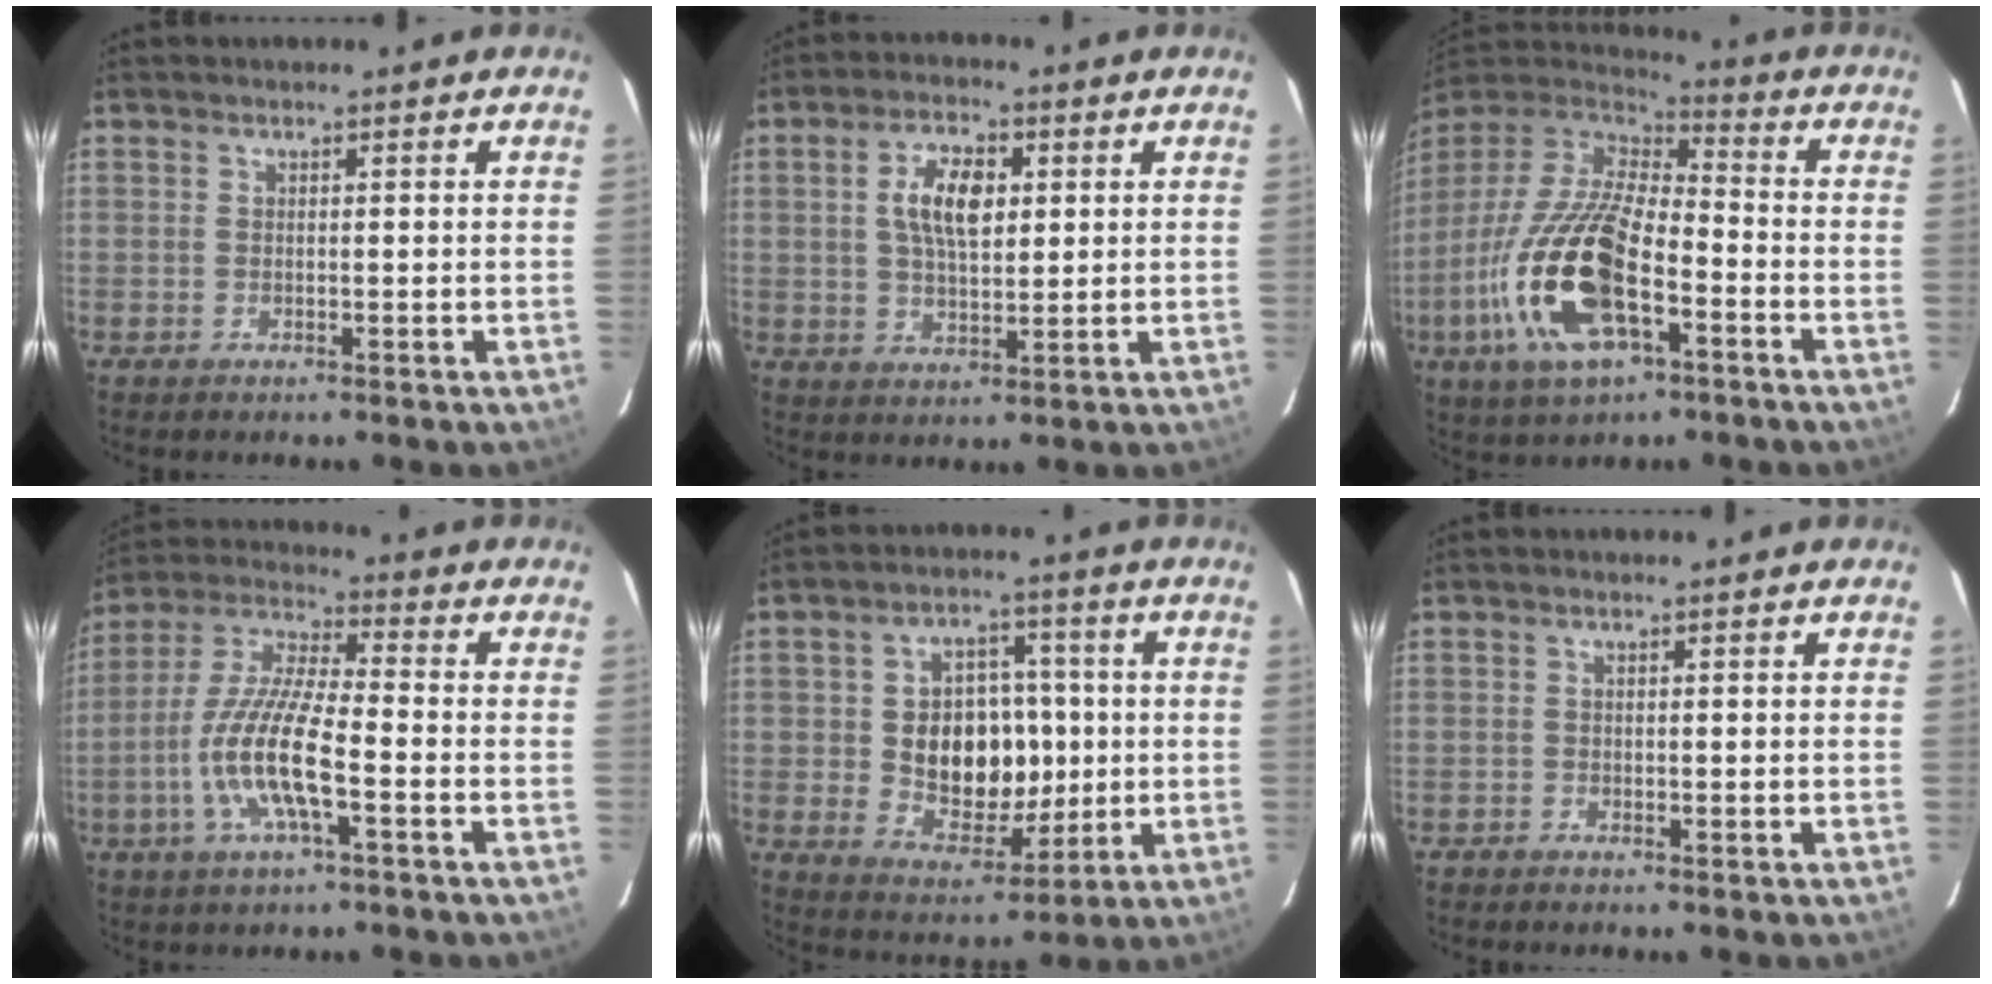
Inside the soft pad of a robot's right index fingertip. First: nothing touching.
{"total": 8.2, "force": [1.9, 4.0, 6.9], "torque": [-0.128, 0.011, 0.036]}
{"total": 22.4, "force": [-8.2, 9.2, 18.7], "torque": [-0.394, -0.035, -0.158]}
{"total": 13.6, "force": [-4.5, 2.8, 12.5], "torque": [-0.260, -0.004, -0.091]}
{"total": 12.9, "force": [-0.3, 9.6, 8.7], "torque": [-0.173, 0.010, 0.013]}
{"total": 0.6, "force": [-0.6, 0.2, 0.0], "torque": [-0.002, 0.003, -0.012]}